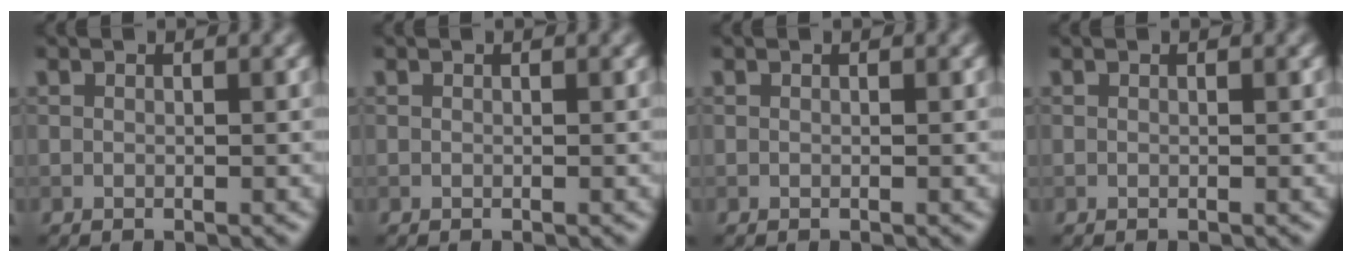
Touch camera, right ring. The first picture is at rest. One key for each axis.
{"total": 0.0}
{"total": 0.0}
{"total": 0.0}